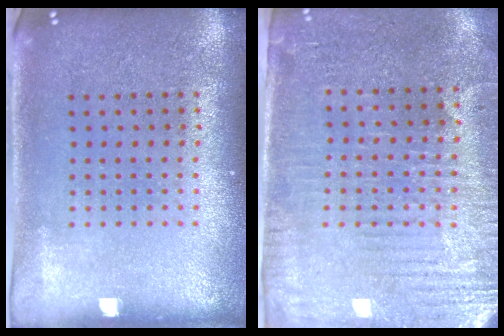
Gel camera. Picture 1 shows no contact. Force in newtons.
{"total": 3.2, "press": 2.9, "slide": 1.3}